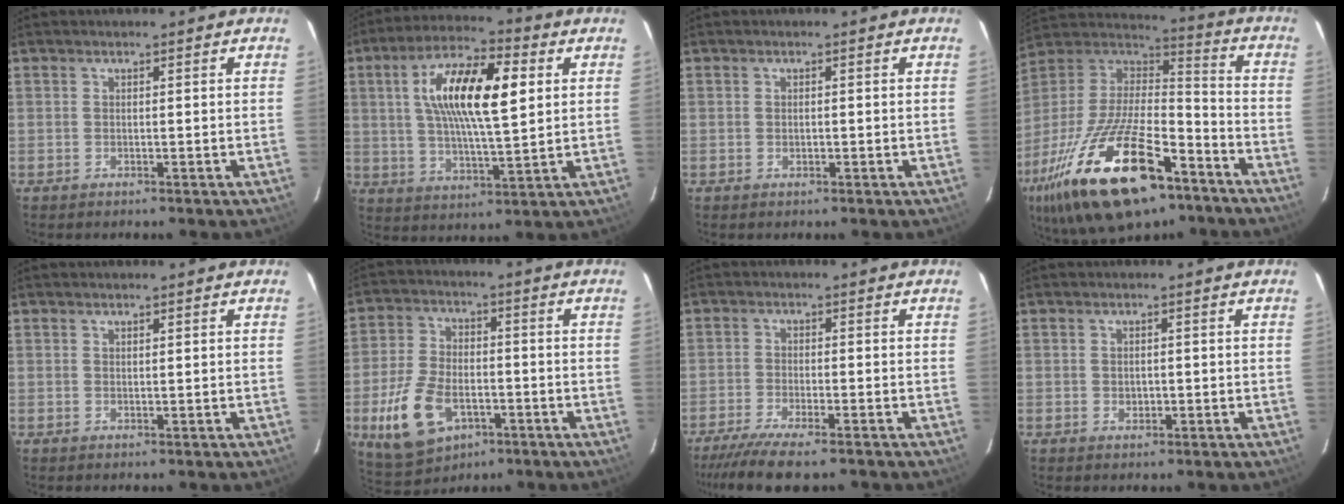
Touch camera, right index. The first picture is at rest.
{"total": 16.1, "force": [4.0, 5.1, 14.8], "torque": [-0.268, 0.021, 0.066]}
{"total": 0.7, "force": [-0.1, 0.5, 0.5], "torque": [-0.008, 0.001, 0.000]}
{"total": 30.9, "force": [-17.8, 12.4, 22.0], "torque": [-0.432, -0.032, -0.292]}
{"total": 0.5, "force": [0.5, 0.1, 0.2], "torque": [-0.004, 0.001, 0.009]}
{"total": 13.3, "force": [-5.0, 7.9, 9.5], "torque": [-0.213, -0.008, -0.080]}
{"total": 9.0, "force": [-7.2, 1.2, 5.2], "torque": [-0.127, -0.032, -0.130]}
{"total": 1.6, "force": [-0.1, 1.3, 0.9], "torque": [-0.013, 0.001, 0.000]}